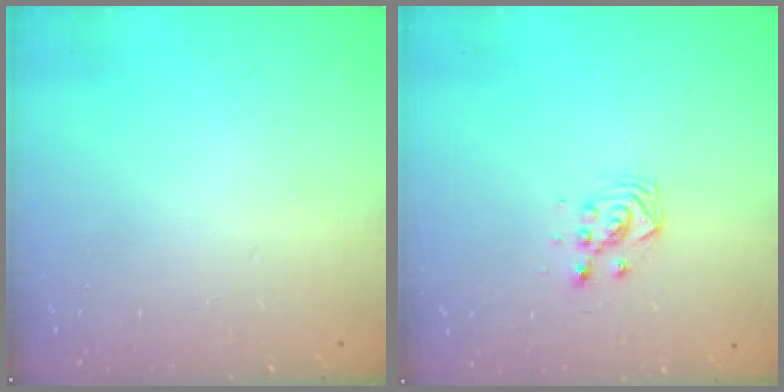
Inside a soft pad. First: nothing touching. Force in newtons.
{"total": 3.5, "press": 3.5, "slide": 0.4}